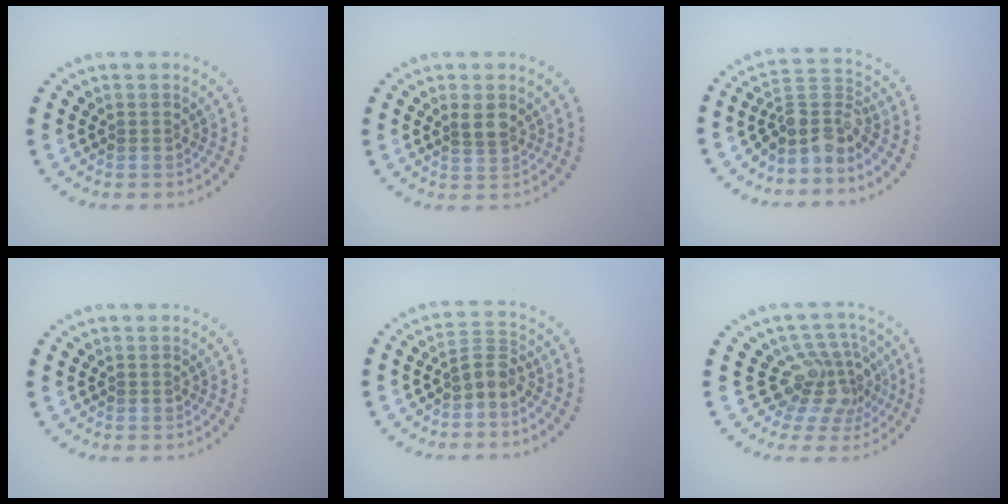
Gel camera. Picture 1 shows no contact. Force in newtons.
{"total": 1.9, "press": 1.7, "slide": 0.8}
{"total": 3.8, "press": 2.8, "slide": 2.5}
{"total": 0.0}
{"total": 2.0, "press": 1.6, "slide": 1.1}
{"total": 4.0, "press": 3.1, "slide": 2.6}